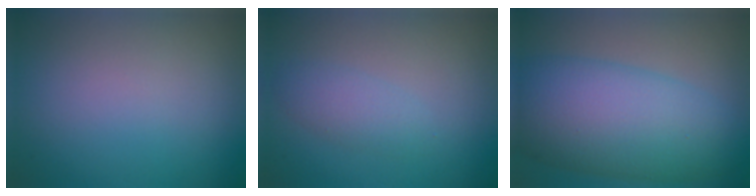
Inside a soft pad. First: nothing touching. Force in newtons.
{"total": 2.0, "press": 2.0, "slide": 0.1}
{"total": 10.0, "press": 10.0, "slide": 0.3}